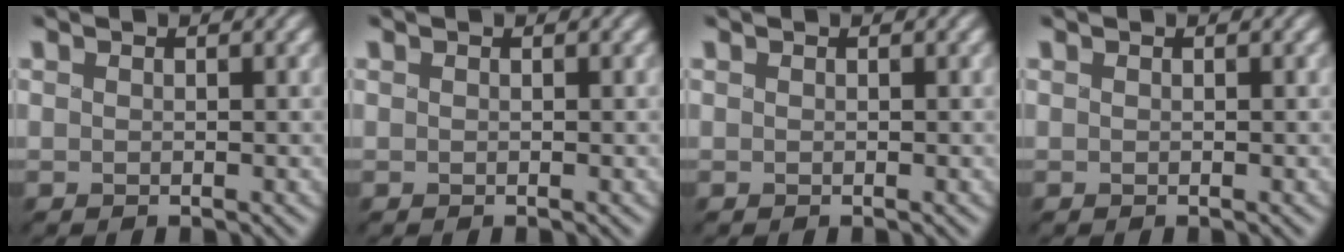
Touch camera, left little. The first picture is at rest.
{"total": 0.0}
{"total": 0.0}
{"total": 0.0}